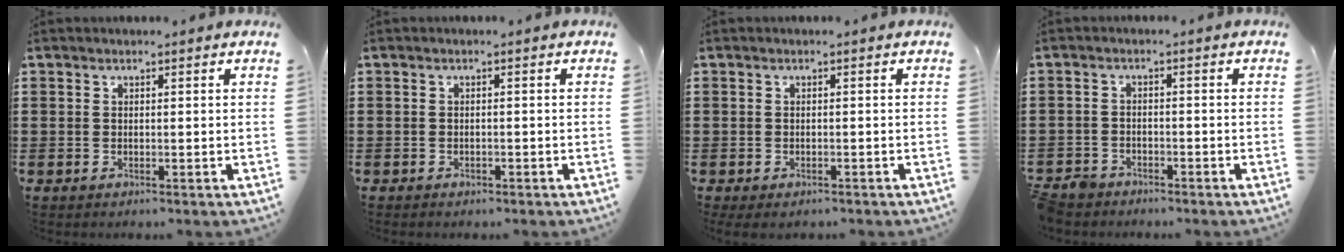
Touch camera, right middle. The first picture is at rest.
{"total": 0.6, "force": [-0.5, 0.3, 0.1], "torque": [-0.003, 0.002, -0.011]}
{"total": 0.6, "force": [-0.6, 0.3, 0.1], "torque": [-0.003, -0.001, -0.012]}
{"total": 2.3, "force": [-2.2, 0.8, 0.1], "torque": [-0.014, -0.001, -0.049]}